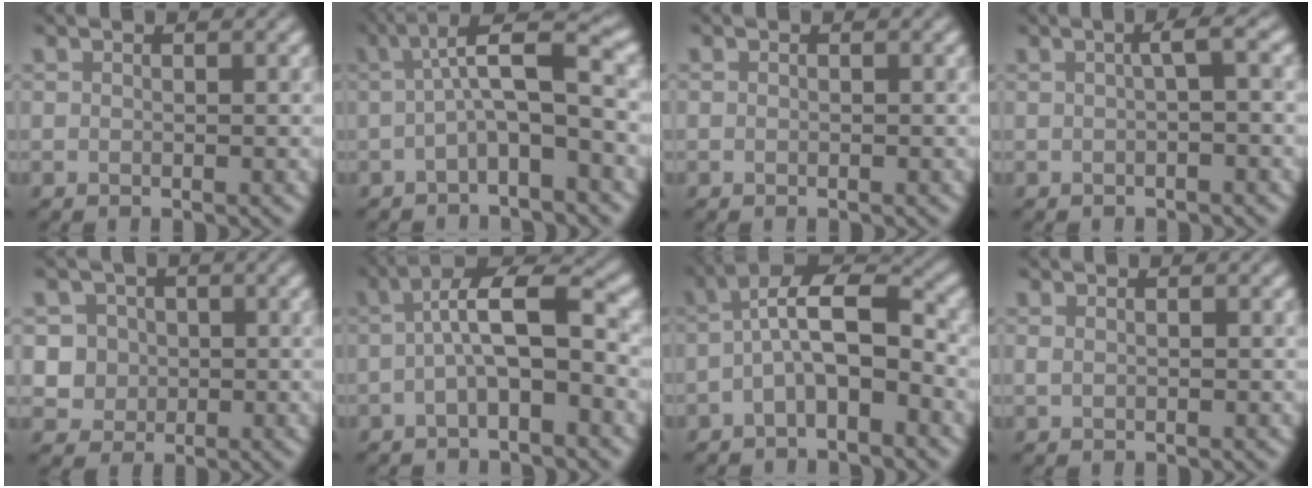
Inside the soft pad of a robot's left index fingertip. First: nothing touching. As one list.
[{"total": 5.1, "force": [0.1, 1.1, 5.0], "torque": [-0.078, 0.025, -0.007]}, {"total": 0.0}, {"total": 2.2, "force": [0.1, 0.5, 2.2], "torque": [-0.026, 0.010, -0.002]}, {"total": 4.5, "force": [1.0, 4.2, 1.3], "torque": [-0.010, 0.028, 0.009]}, {"total": 4.8, "force": [-0.4, 1.5, 4.6], "torque": [-0.077, 0.024, -0.015]}, {"total": 5.3, "force": [-1.3, 2.0, 4.8], "torque": [-0.084, 0.024, -0.029]}, {"total": 0.0}]